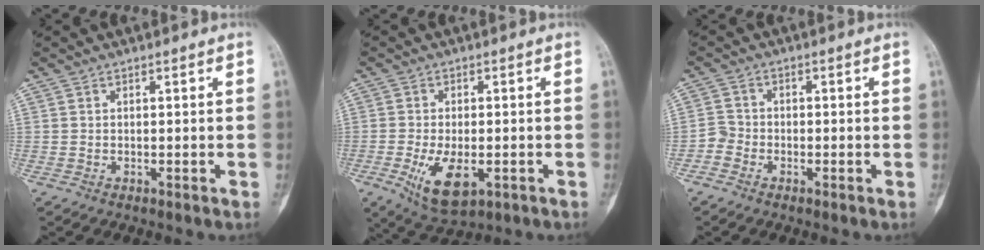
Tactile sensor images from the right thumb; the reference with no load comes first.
{"total": 8.7, "force": [-2.8, 4.2, 7.1], "torque": [-0.120, -0.010, -0.039]}
{"total": 2.5, "force": [-1.4, 2.1, 0.4], "torque": [0.000, 0.010, -0.037]}